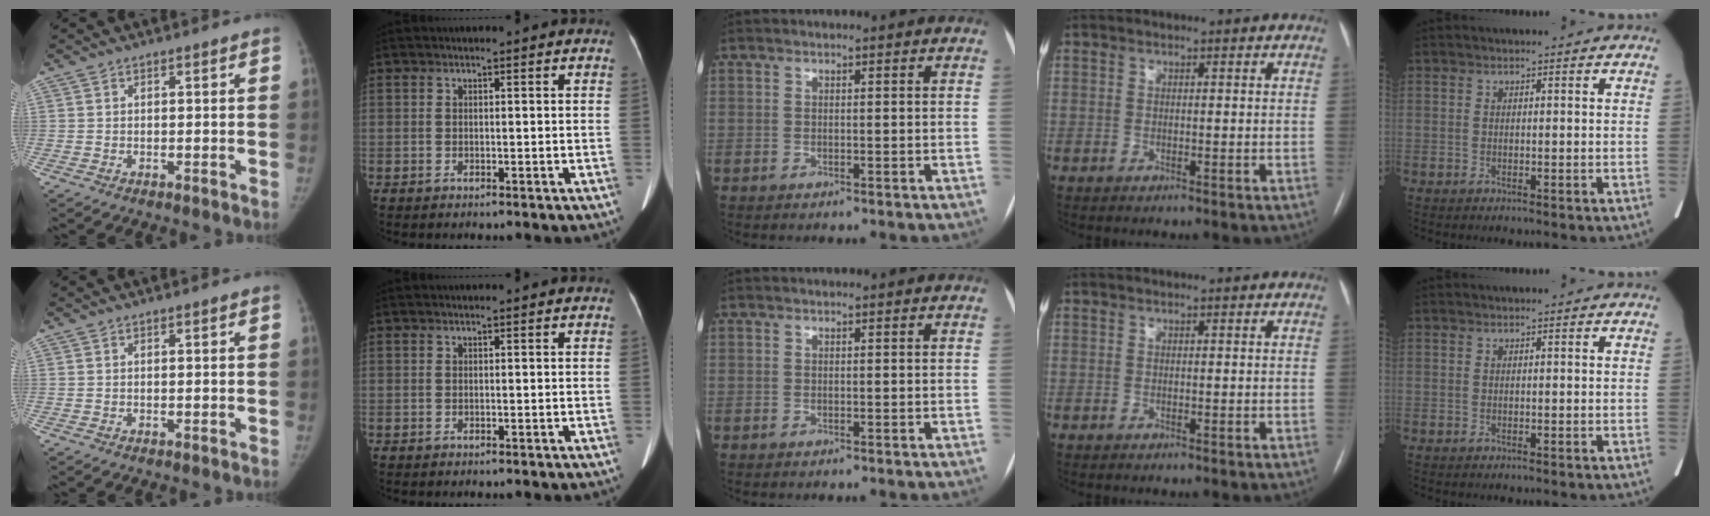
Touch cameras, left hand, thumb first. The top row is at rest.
{}